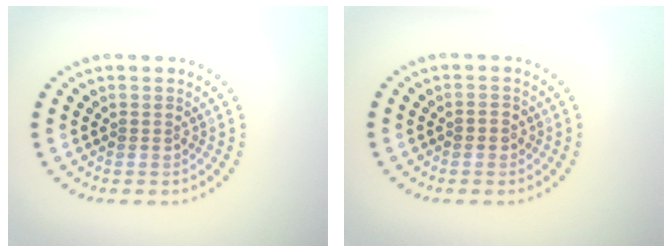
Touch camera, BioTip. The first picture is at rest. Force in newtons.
{"total": 0.7, "press": 0.6, "slide": 0.2}